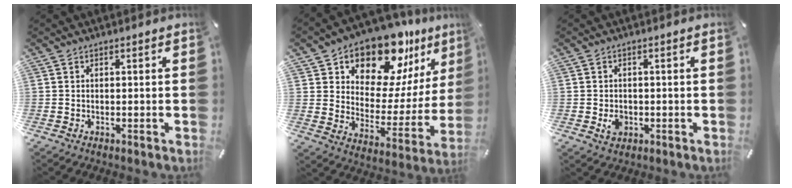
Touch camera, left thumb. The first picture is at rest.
{"total": 16.6, "force": [13.5, 7.9, 5.7], "torque": [-0.093, -0.121, 0.232]}
{"total": 3.0, "force": [-0.6, 2.5, 1.5], "torque": [-0.018, 0.001, -0.010]}